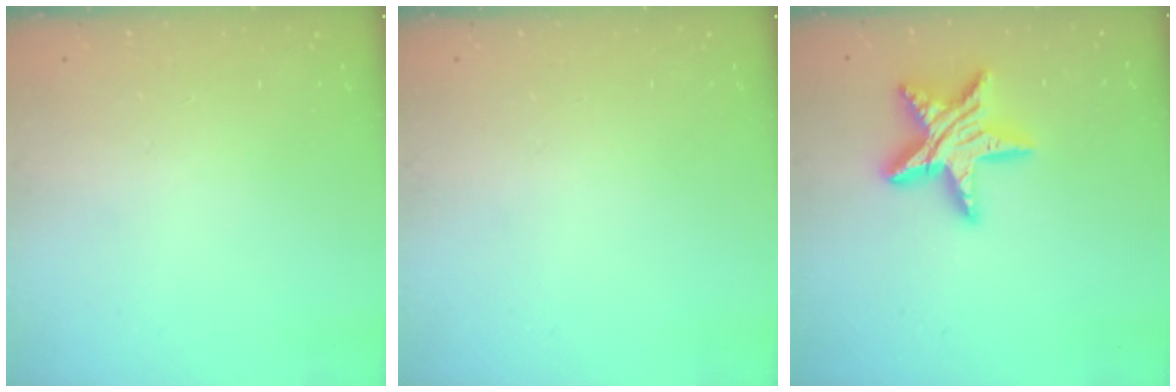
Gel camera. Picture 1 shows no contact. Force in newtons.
{"total": 0.0}
{"total": 15.4, "press": 15.4, "slide": 0.8}